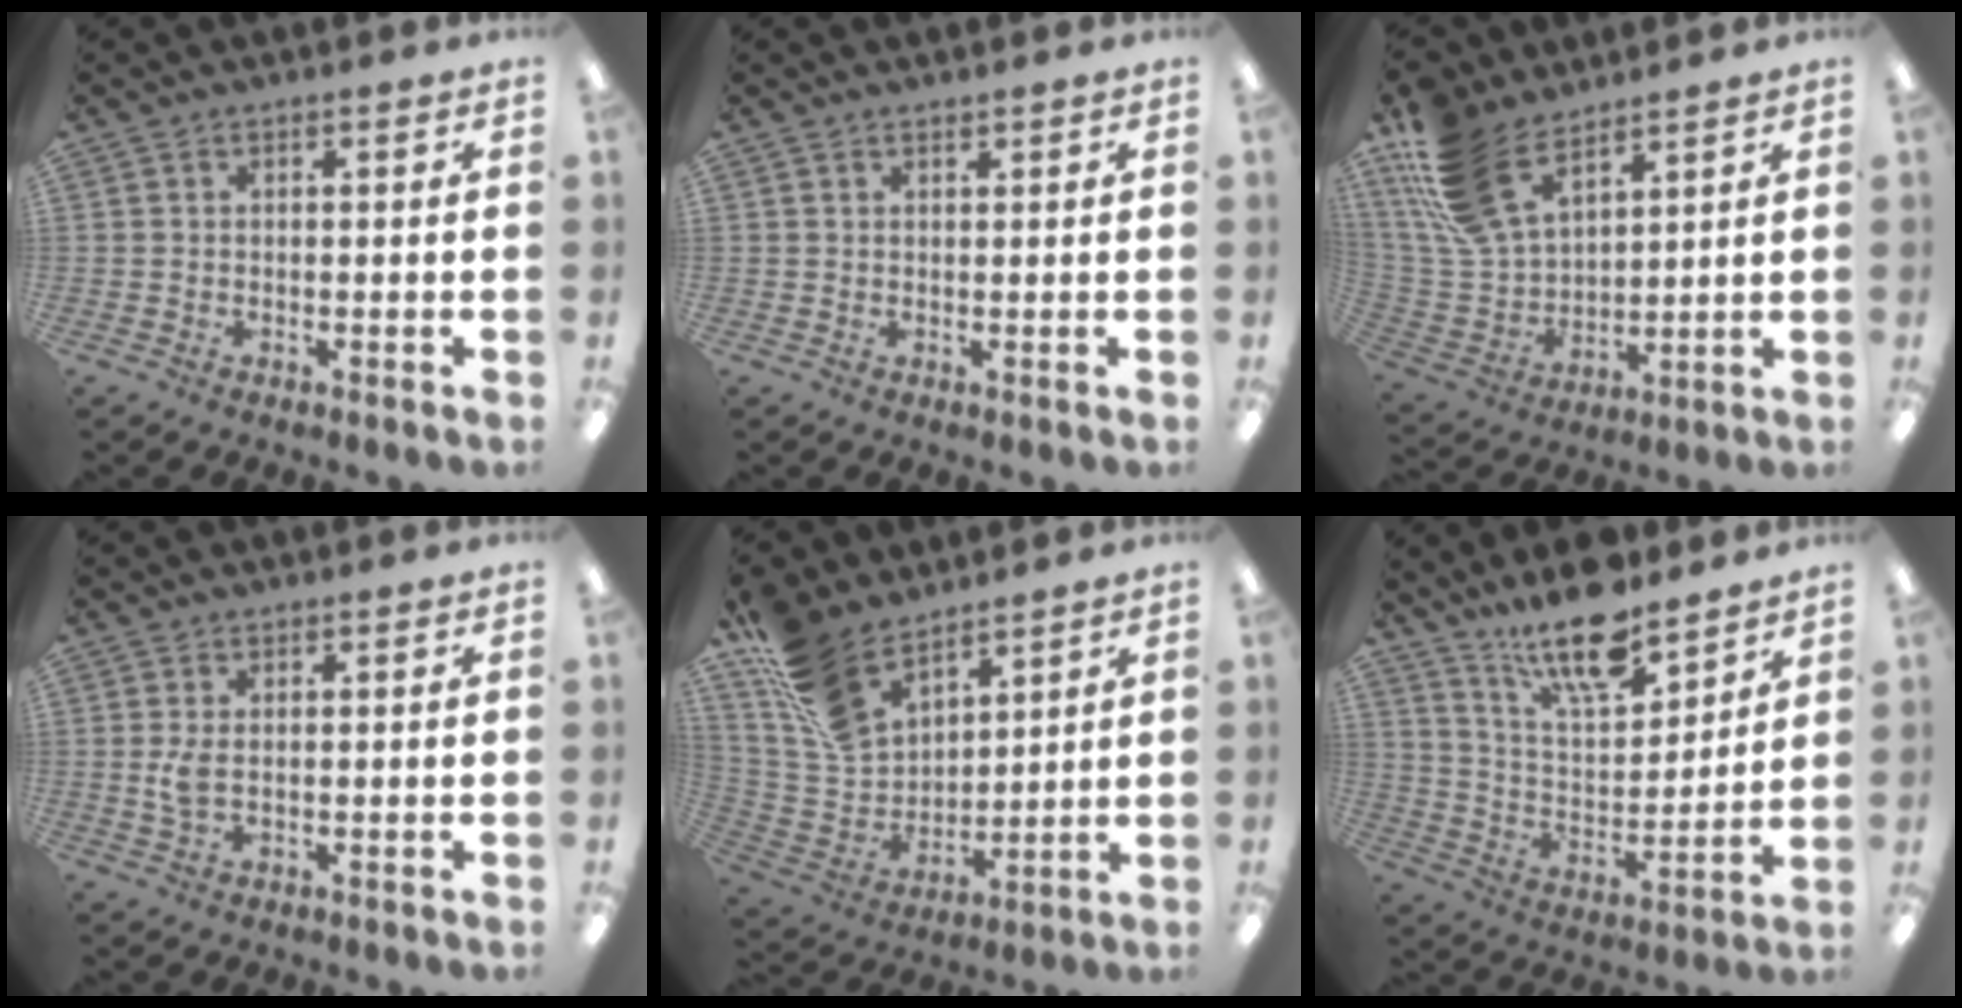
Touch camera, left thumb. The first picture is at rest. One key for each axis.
{"total": 0.9, "fx": 0.9, "fy": 0.2, "fz": 0.0, "tx": -0.001, "ty": -0.002, "tz": 0.017}
{"total": 17.5, "fx": 11.4, "fy": 9.1, "fz": 9.6, "tx": -0.235, "ty": -0.044, "tz": 0.218}
{"total": 3.6, "fx": 0.3, "fy": 1.9, "fz": 3.1, "tx": -0.068, "ty": -0.004, "tz": 0.000}
{"total": 15.4, "fx": 11.1, "fy": 8.3, "fz": 6.6, "tx": -0.154, "ty": -0.053, "tz": 0.220}
{"total": 15.7, "fx": 12.9, "fy": 4.3, "fz": 8.0, "tx": -0.149, "ty": -0.077, "tz": 0.224}